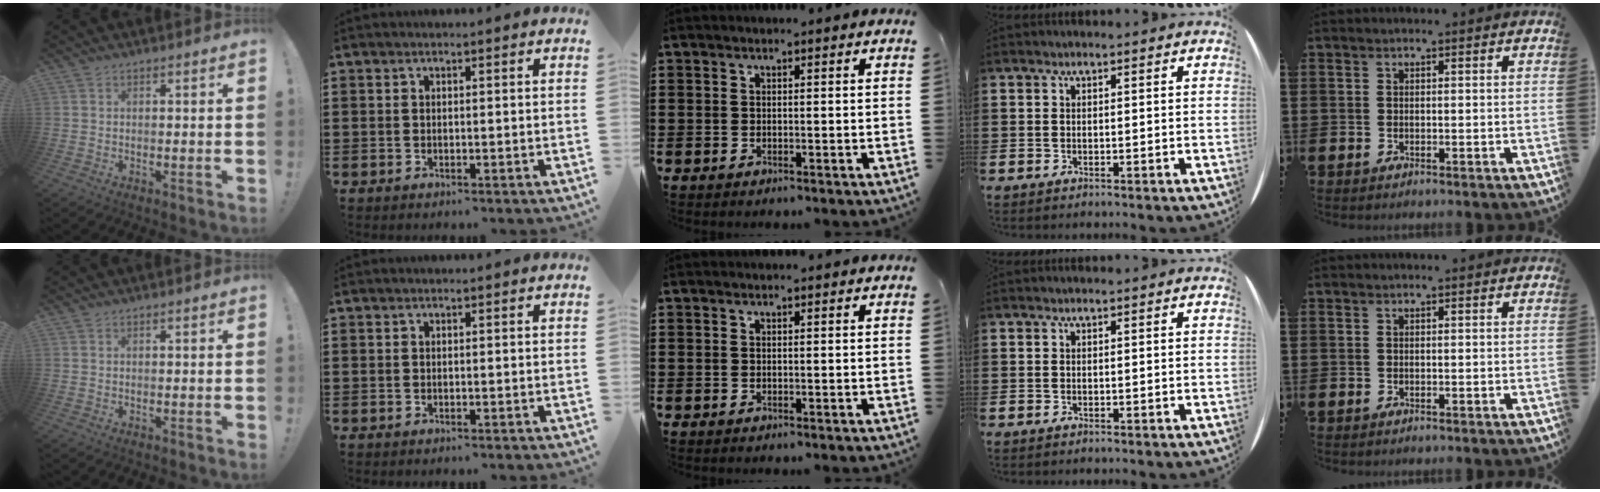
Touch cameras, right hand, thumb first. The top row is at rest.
{}